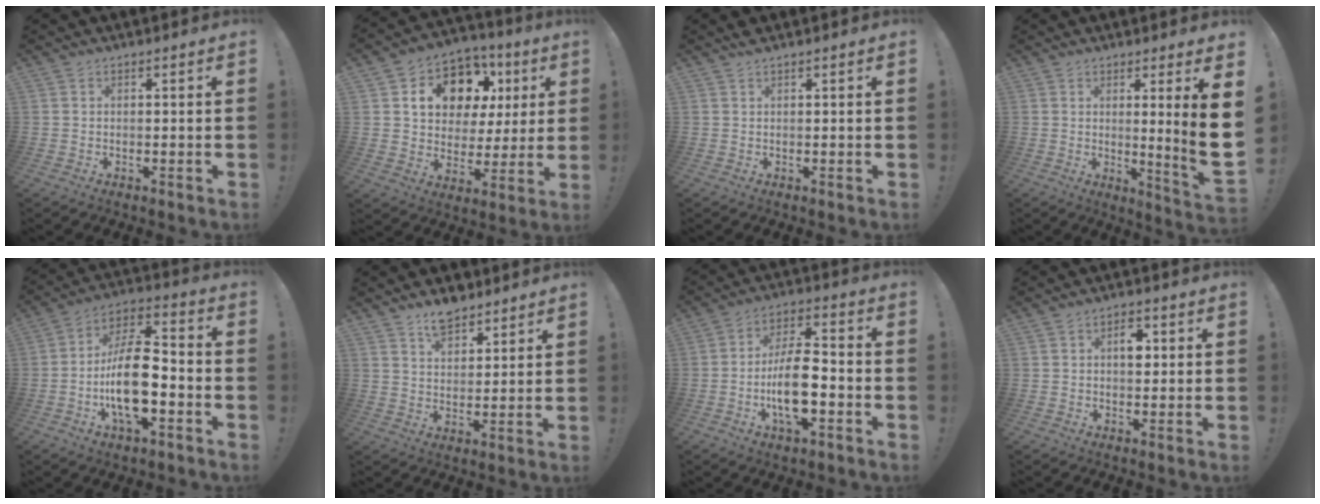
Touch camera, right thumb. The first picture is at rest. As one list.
[{"total": 14.1, "force": [6.7, 10.3, 7.0], "torque": [-0.114, -0.038, 0.135]}, {"total": 1.5, "force": [1.4, 0.2, 0.5], "torque": [-0.002, -0.004, 0.023]}, {"total": 9.4, "force": [1.2, -1.3, 9.2], "torque": [-0.132, -0.030, 0.011]}, {"total": 17.8, "force": [-4.8, 8.1, 15.1], "torque": [-0.289, 0.019, -0.081]}, {"total": 7.7, "force": [6.2, 3.8, 2.6], "torque": [-0.039, -0.033, 0.115]}, {"total": 14.7, "force": [-4.4, 6.0, 12.7], "torque": [-0.233, 0.012, -0.076]}, {"total": 4.9, "force": [0.8, 3.2, 3.7], "torque": [-0.039, 0.000, 0.006]}]